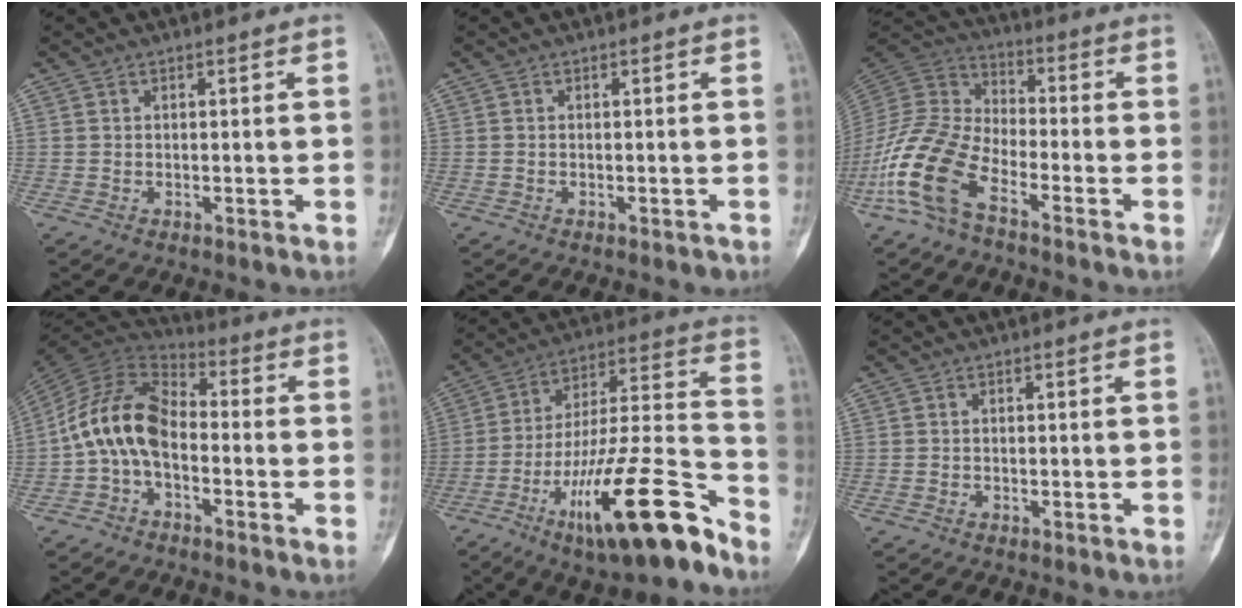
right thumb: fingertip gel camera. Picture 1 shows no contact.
{"total": 0.9, "force": [-0.6, 0.4, 0.4], "torque": [-0.006, 0.003, -0.007]}
{"total": 14.7, "force": [-7.8, 7.1, 10.2], "torque": [-0.216, 0.049, -0.166]}
{"total": 12.3, "force": [-2.4, 7.8, 9.2], "torque": [-0.169, 0.049, -0.060]}
{"total": 23.8, "force": [-14.2, 5.0, 18.5], "torque": [-0.299, 0.076, -0.234]}
{"total": 0.0}